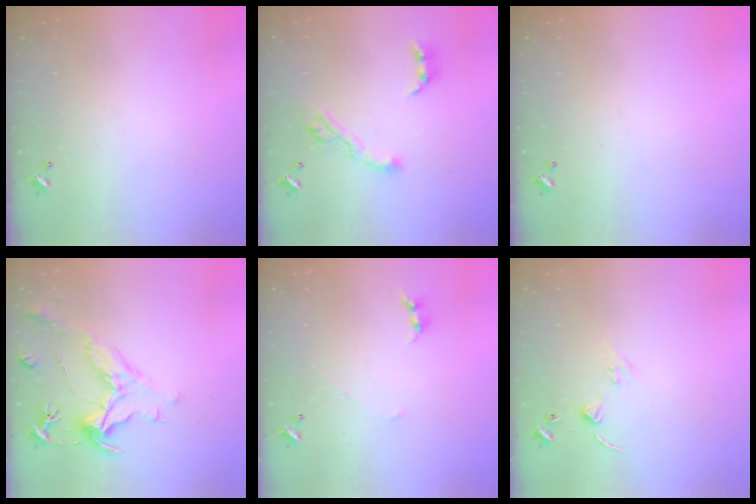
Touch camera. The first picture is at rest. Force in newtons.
{"total": 9.2, "press": 9.1, "slide": 1.1}
{"total": 0.0}
{"total": 1.6, "press": 0.1, "slide": 1.6}
{"total": 0.0}
{"total": 3.7, "press": 3.6, "slide": 0.5}